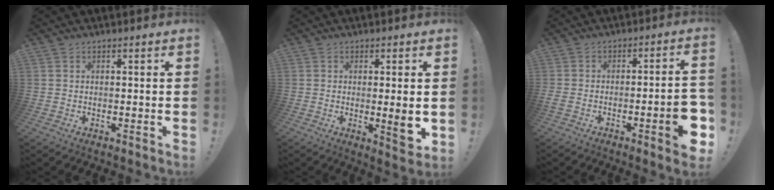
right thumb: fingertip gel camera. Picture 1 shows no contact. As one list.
[{"total": 6.1, "force": [0.0, 1.0, 6.0], "torque": [-0.071, -0.013, 0.000]}, {"total": 9.8, "force": [-3.8, 1.9, 8.8], "torque": [-0.127, 0.014, -0.057]}]